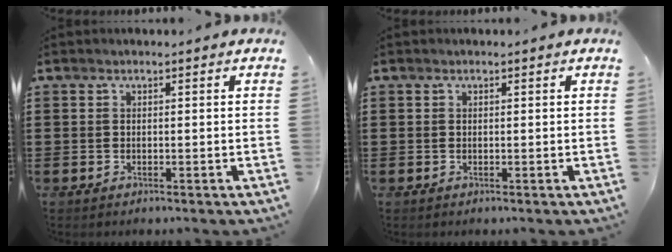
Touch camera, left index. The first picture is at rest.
{"total": 0.0}